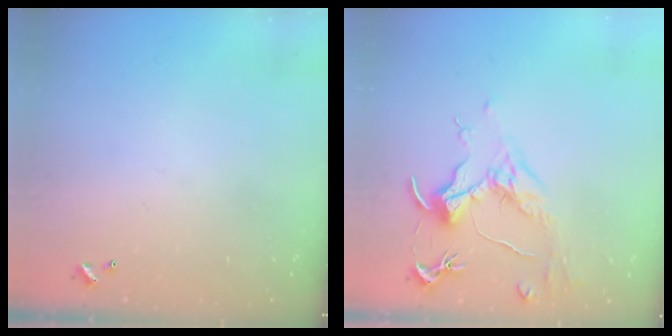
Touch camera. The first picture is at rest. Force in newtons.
{"total": 1.6, "press": 1.4, "slide": 0.7}